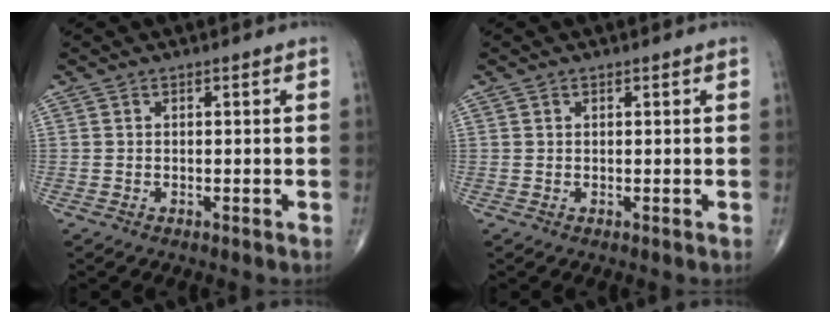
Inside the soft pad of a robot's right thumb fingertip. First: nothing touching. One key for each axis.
{"total": 0.0}